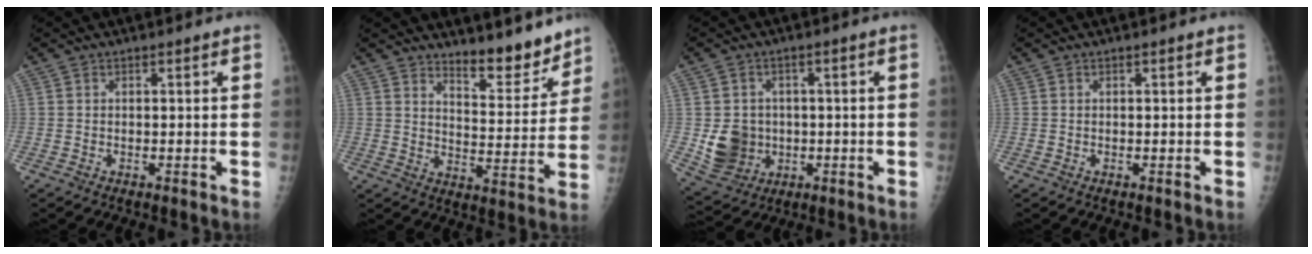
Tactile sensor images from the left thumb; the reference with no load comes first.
{"total": 9.3, "force": [8.2, 2.5, 3.6], "torque": [-0.021, -0.074, 0.131]}
{"total": 8.5, "force": [-0.6, 7.7, 3.6], "torque": [-0.033, 0.000, 0.004]}
{"total": 0.0}